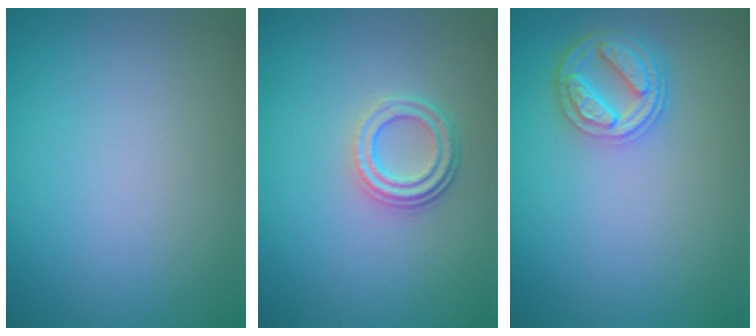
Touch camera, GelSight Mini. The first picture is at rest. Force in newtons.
{"total": 2.8, "press": 2.3, "slide": 1.6}
{"total": 4.2, "press": 3.4, "slide": 2.4}